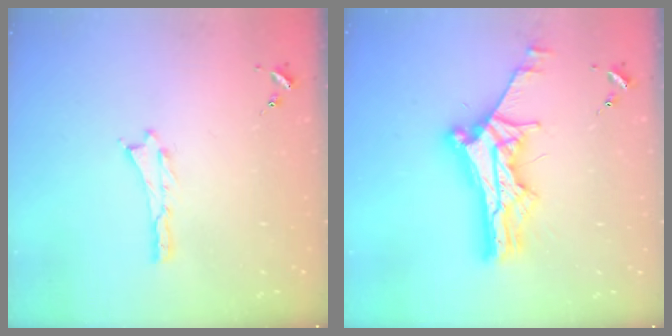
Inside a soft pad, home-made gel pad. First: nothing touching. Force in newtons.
{"total": 12.5, "press": 12.4, "slide": 1.4}